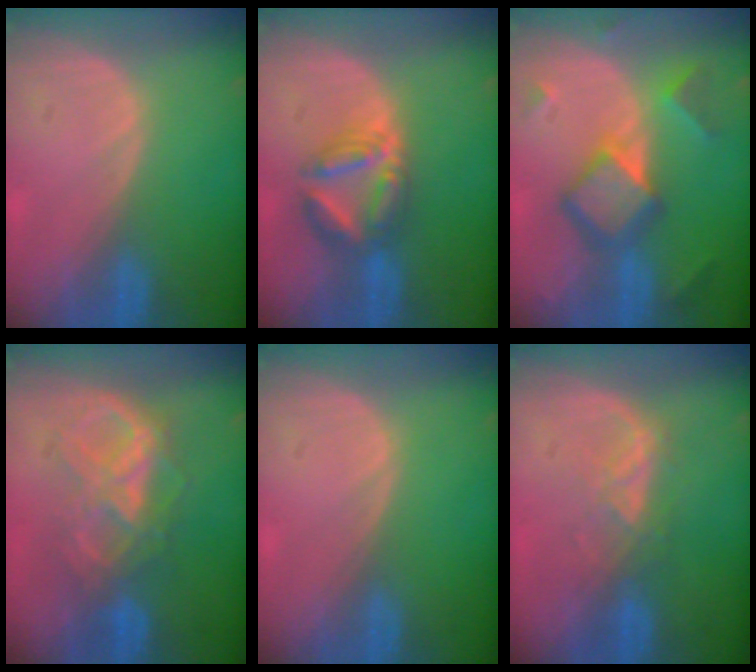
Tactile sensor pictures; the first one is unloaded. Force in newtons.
{"total": 6.4, "press": 6.4, "slide": 0.3}
{"total": 7.9, "press": 7.9, "slide": 0.6}
{"total": 7.4, "press": 7.4, "slide": 0.4}
{"total": 0.0}
{"total": 3.8, "press": 3.8, "slide": 0.6}